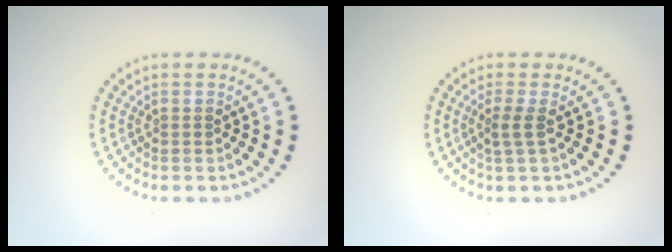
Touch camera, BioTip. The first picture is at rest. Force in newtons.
{"total": 1.6, "press": 1.1, "slide": 1.1}